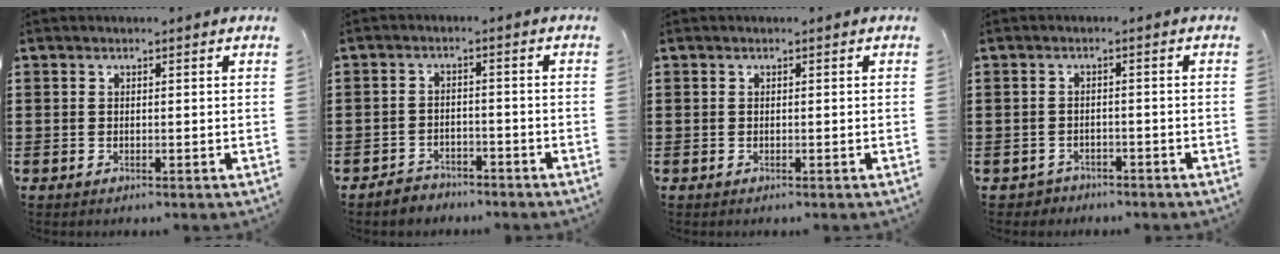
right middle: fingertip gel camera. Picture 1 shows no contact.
{"total": 2.7, "force": [-2.6, 0.7, -0.1], "torque": [-0.006, 0.002, -0.057]}
{"total": 0.0}
{"total": 1.6, "force": [-1.5, 0.6, -0.1], "torque": [-0.005, 0.003, -0.035]}